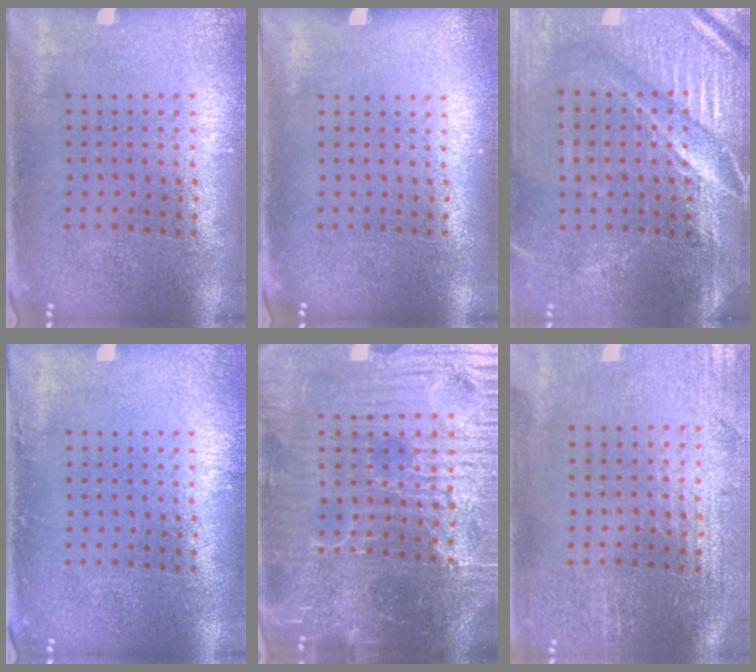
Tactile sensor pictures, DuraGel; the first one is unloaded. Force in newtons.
{"total": 0.0}
{"total": 4.6, "press": 4.0, "slide": 2.1}
{"total": 0.7, "press": 0.7, "slide": 0.1}
{"total": 6.6, "press": 6.0, "slide": 2.8}
{"total": 0.6, "press": 0.5, "slide": 0.3}